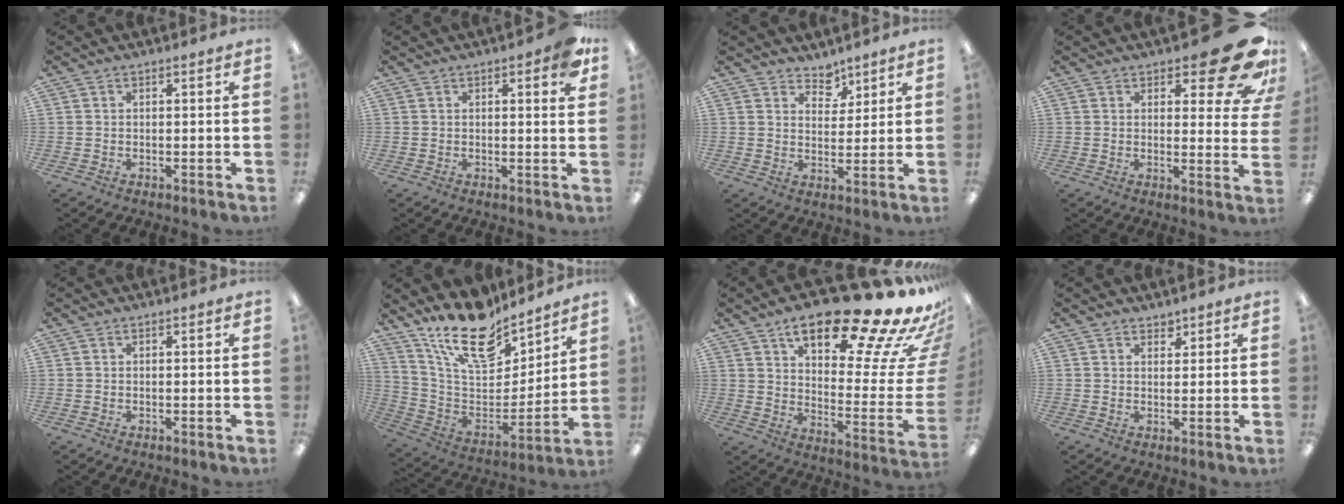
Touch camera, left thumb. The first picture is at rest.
{"total": 4.4, "force": [2.4, 1.2, 3.4], "torque": [-0.042, -0.008, 0.035]}
{"total": 5.3, "force": [4.5, 2.7, 0.4], "torque": [0.006, -0.035, 0.079]}
{"total": 14.6, "force": [8.9, 5.6, 10.1], "torque": [-0.120, -0.060, 0.148]}
{"total": 0.0}
{"total": 19.5, "force": [15.0, 8.4, 9.4], "torque": [-0.179, -0.100, 0.267]}
{"total": 26.5, "force": [18.4, 7.2, 17.7], "torque": [-0.240, -0.133, 0.290]}
{"total": 2.2, "force": [1.9, 1.0, 0.1], "torque": [0.011, -0.013, 0.034]}